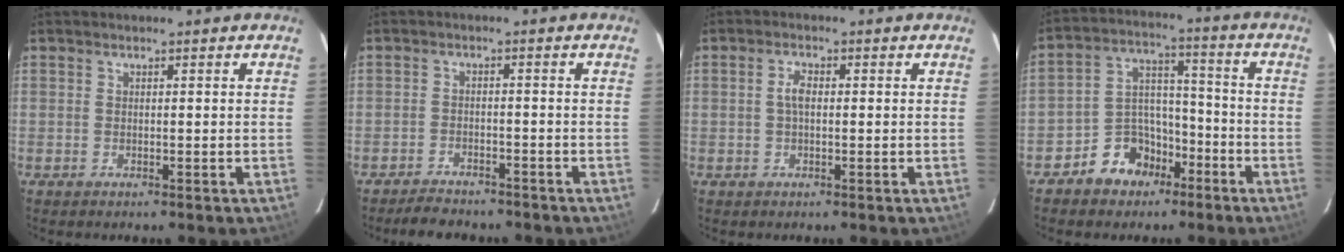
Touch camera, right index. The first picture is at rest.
{"total": 6.3, "force": [-5.6, 2.2, 1.9], "torque": [-0.055, -0.002, -0.082]}
{"total": 2.3, "force": [0.0, 1.1, 2.0], "torque": [-0.042, 0.006, 0.001]}
{"total": 9.5, "force": [-6.1, 6.7, 2.6], "torque": [-0.048, 0.042, -0.093]}